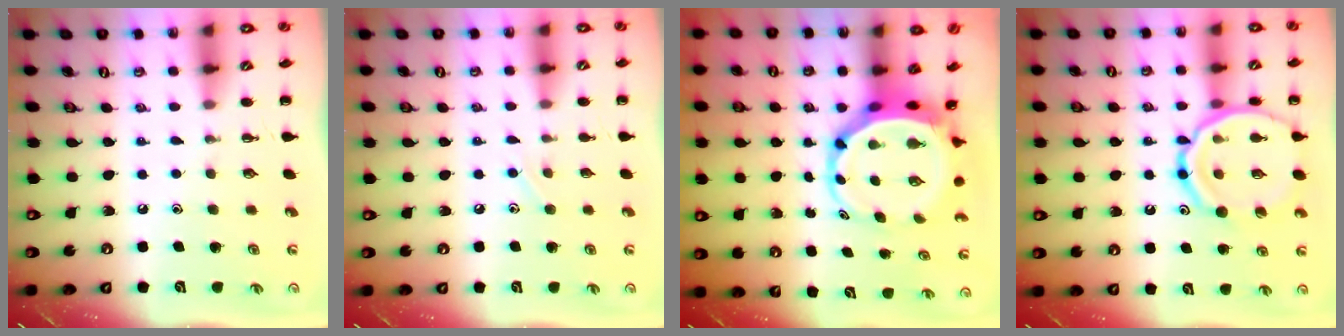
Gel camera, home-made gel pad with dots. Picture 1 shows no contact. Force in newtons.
{"total": 4.1, "press": 3.9, "slide": 1.1}
{"total": 7.2, "press": 6.8, "slide": 2.2}
{"total": 17.6, "press": 17.5, "slide": 2.2}